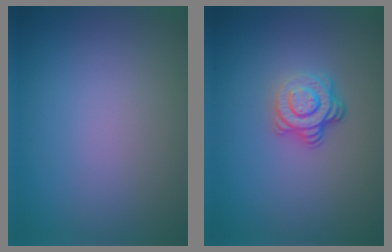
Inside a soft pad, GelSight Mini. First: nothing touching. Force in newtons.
{"total": 3.9, "press": 2.7, "slide": 2.8}